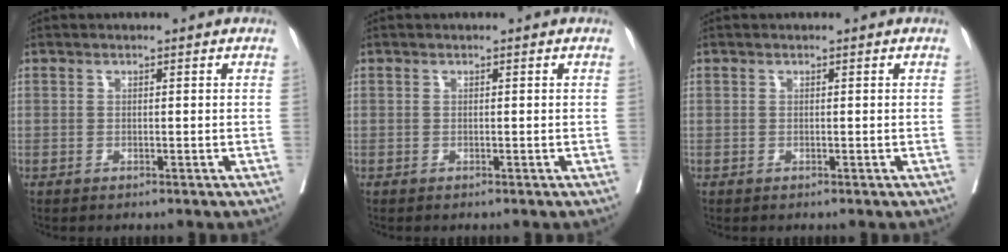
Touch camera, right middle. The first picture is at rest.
{"total": 0.0}
{"total": 0.0}